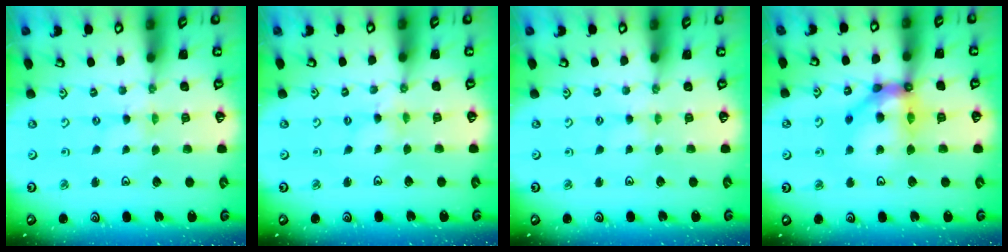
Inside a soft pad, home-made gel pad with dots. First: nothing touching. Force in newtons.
{"total": 0.6, "press": 0.6, "slide": 0.2}
{"total": 1.7, "press": 1.7, "slide": 0.4}
{"total": 14.4, "press": 14.3, "slide": 1.6}